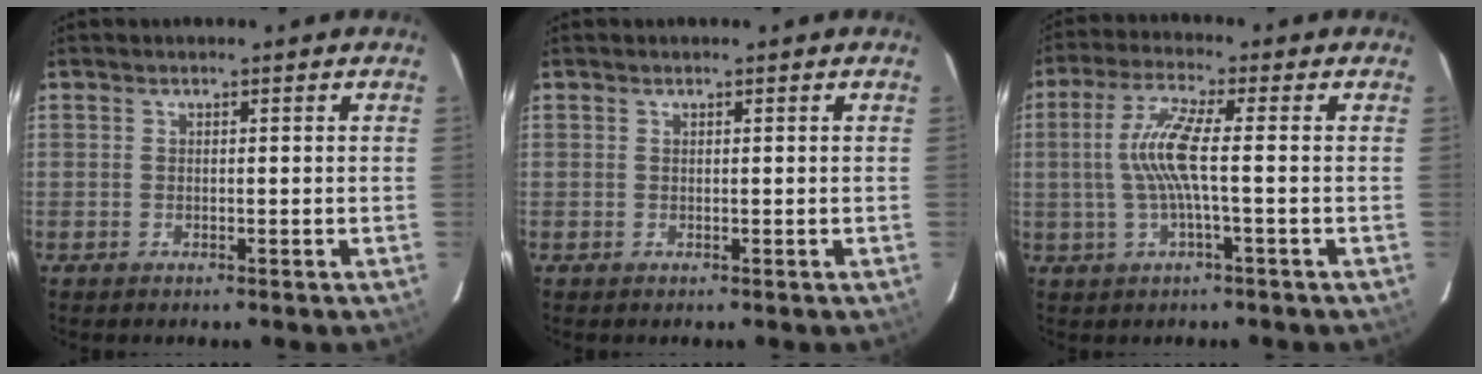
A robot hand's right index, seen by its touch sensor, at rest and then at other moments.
{"total": 0.0}
{"total": 7.7, "force": [-0.7, 0.2, 7.7], "torque": [-0.160, 0.002, -0.008]}